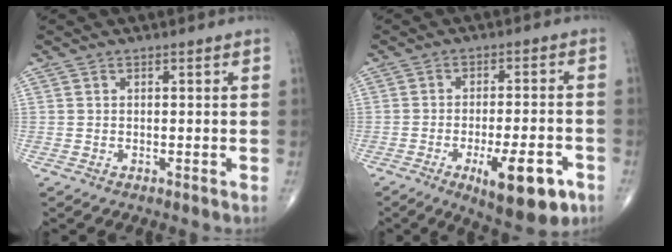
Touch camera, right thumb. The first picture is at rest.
{"total": 13.0, "force": [-5.9, 4.2, 10.8], "torque": [-0.147, 0.015, -0.077]}